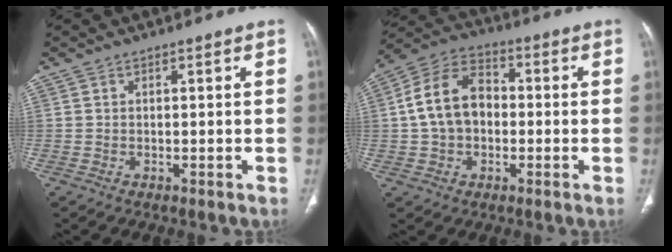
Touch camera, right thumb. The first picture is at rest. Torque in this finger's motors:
{"motor_torque": [0.09, 0.18, 0.85, -0.56, 0.07]}